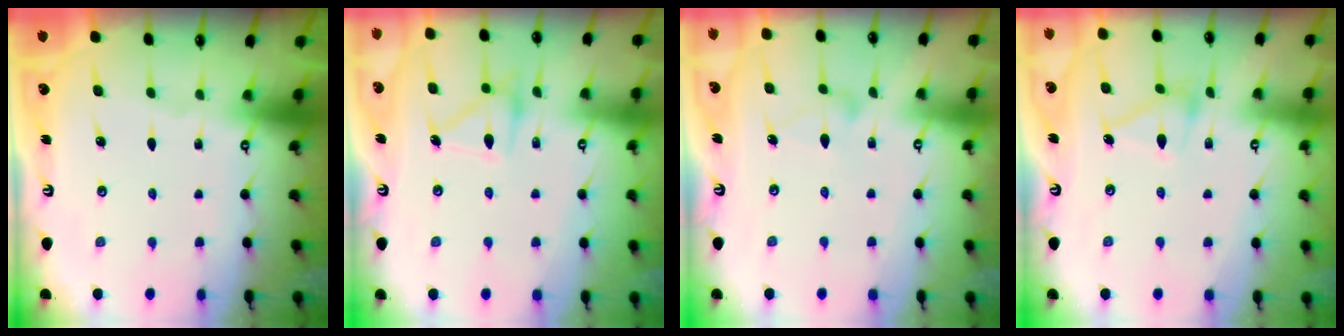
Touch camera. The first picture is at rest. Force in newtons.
{"total": 13.6, "press": 13.6, "slide": 0.7}
{"total": 7.7, "press": 7.7, "slide": 0.4}
{"total": 12.5, "press": 12.5, "slide": 0.3}